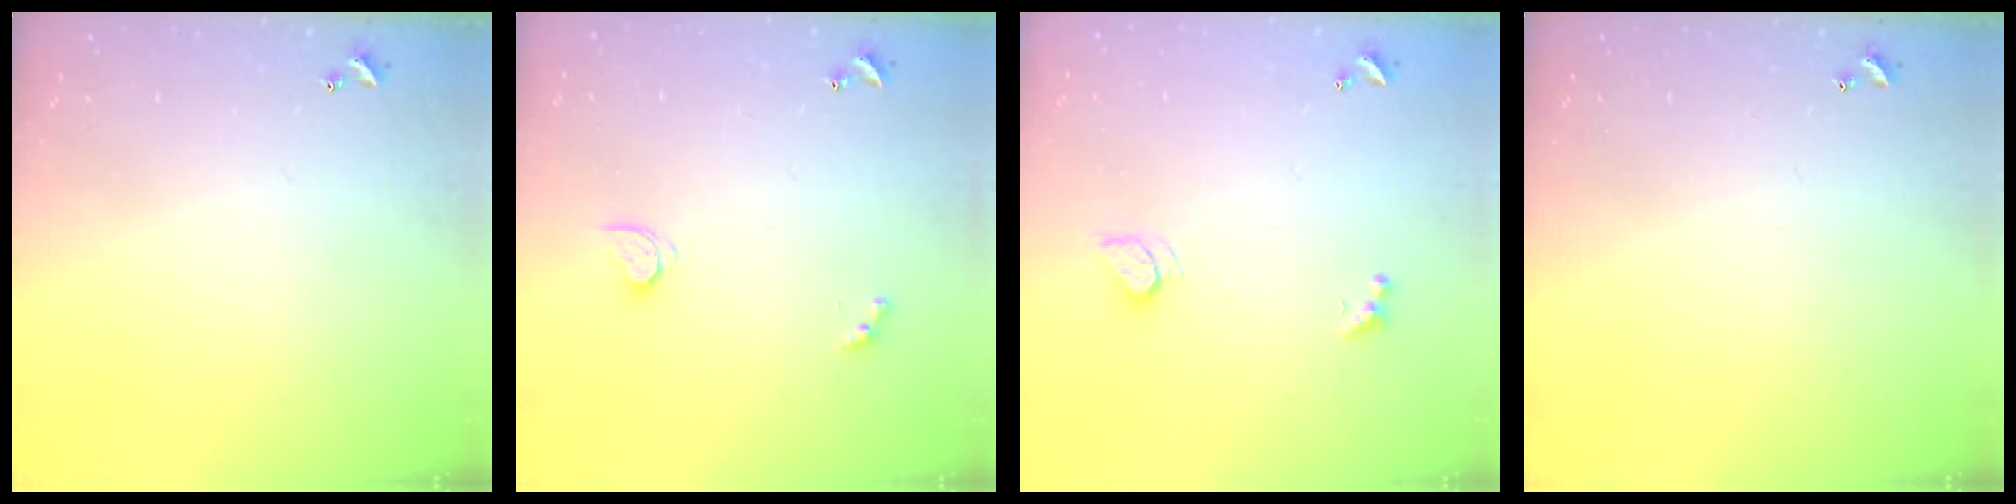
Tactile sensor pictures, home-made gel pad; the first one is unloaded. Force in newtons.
{"total": 2.8, "press": 2.8, "slide": 0.3}
{"total": 2.5, "press": 2.4, "slide": 0.6}
{"total": 0.0}